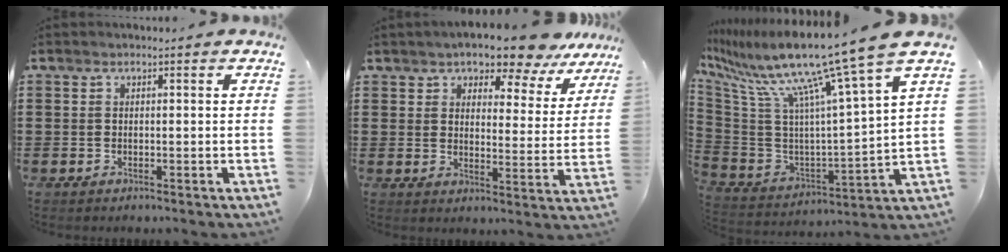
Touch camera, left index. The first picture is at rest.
{"total": 6.8, "force": [6.3, 1.0, 2.1], "torque": [-0.053, -0.037, 0.108]}
{"total": 14.7, "force": [11.2, -0.2, 9.5], "torque": [-0.215, -0.077, 0.171]}